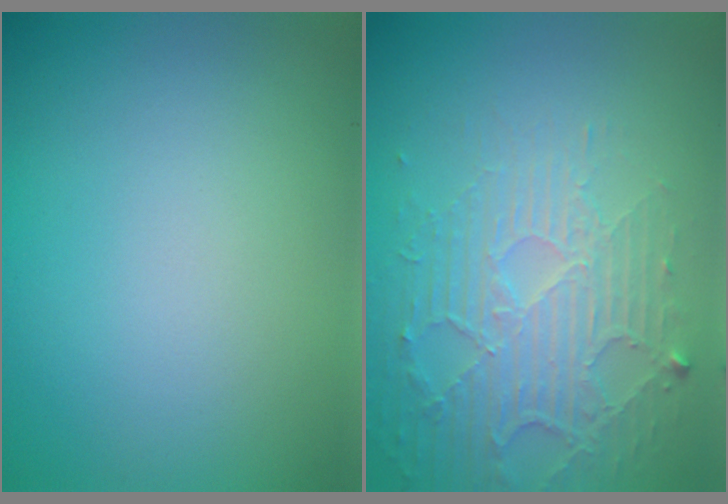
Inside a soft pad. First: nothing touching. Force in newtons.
{"total": 5.4, "press": 3.6, "slide": 4.0}